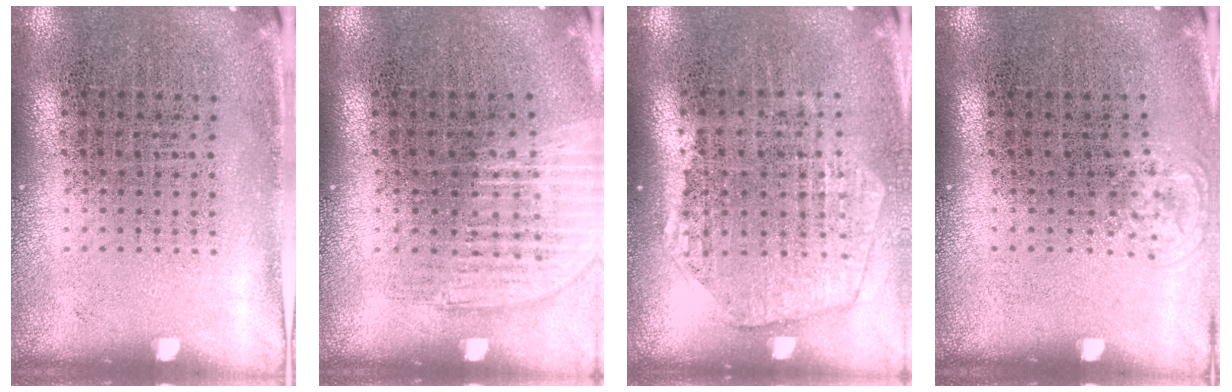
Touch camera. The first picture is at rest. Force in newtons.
{"total": 1.2, "press": 1.2, "slide": 0.3}
{"total": 1.8, "press": 1.7, "slide": 0.8}
{"total": 0.6, "press": 0.5, "slide": 0.3}